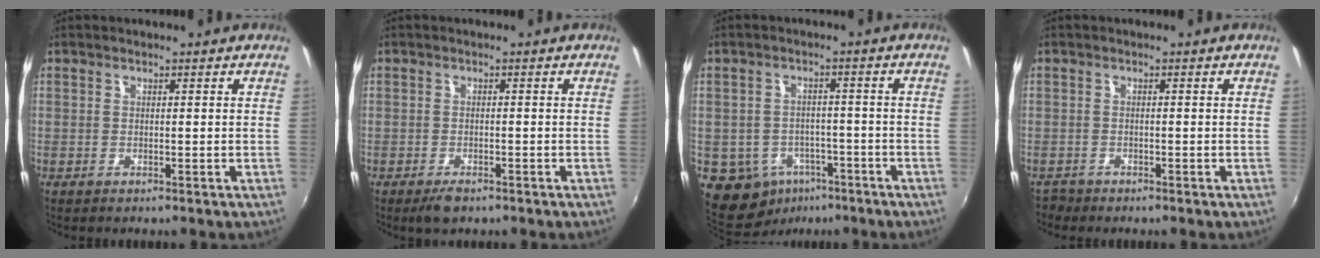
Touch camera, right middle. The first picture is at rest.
{"total": 2.7, "force": [-2.0, 1.2, 1.4], "torque": [-0.036, -0.005, -0.036]}
{"total": 8.9, "force": [-4.7, 7.0, 2.8], "torque": [-0.076, 0.009, -0.053]}
{"total": 1.8, "force": [-1.5, 0.9, -0.1], "torque": [-0.003, -0.001, -0.030]}